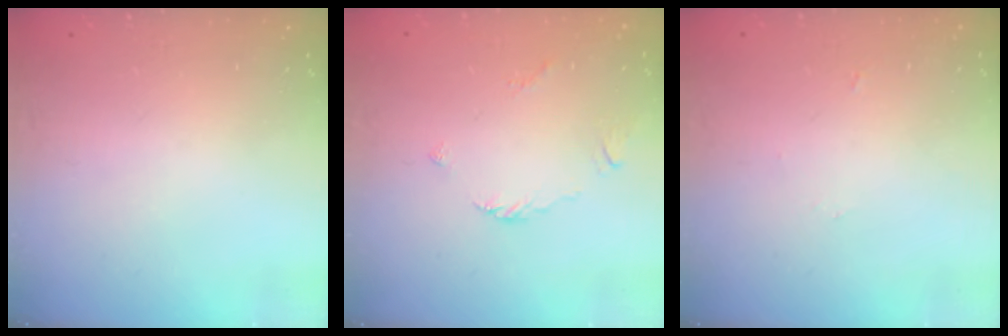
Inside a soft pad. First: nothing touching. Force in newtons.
{"total": 2.6, "press": 2.6, "slide": 0.6}
{"total": 2.5, "press": 2.5, "slide": 0.2}